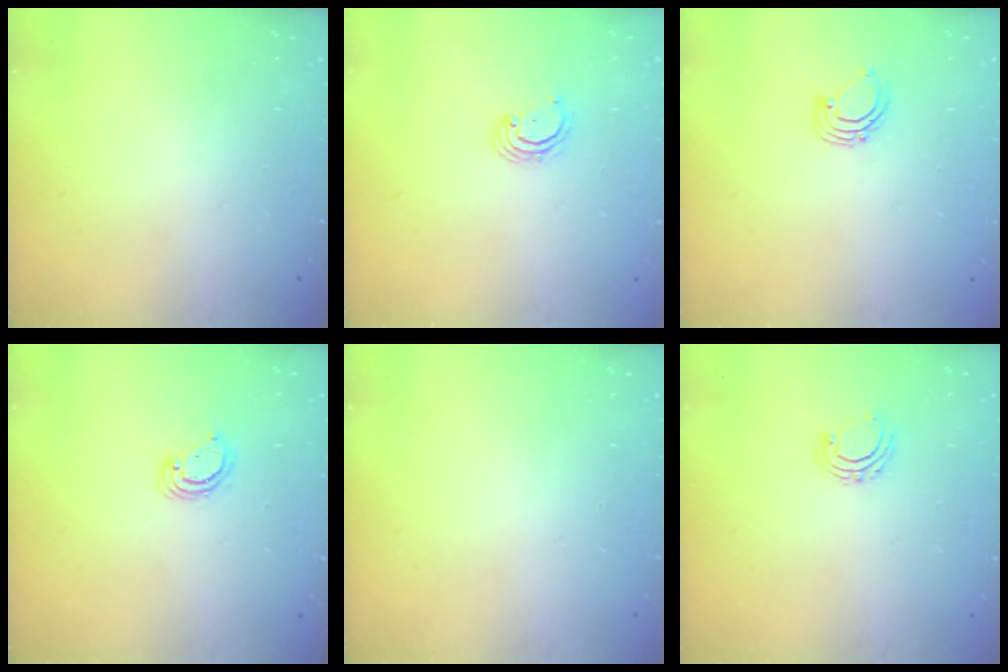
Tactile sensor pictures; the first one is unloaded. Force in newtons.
{"total": 2.6, "press": 2.6, "slide": 0.3}
{"total": 2.6, "press": 2.6, "slide": 0.2}
{"total": 3.8, "press": 3.8, "slide": 0.1}
{"total": 0.0}
{"total": 5.5, "press": 5.4, "slide": 1.1}